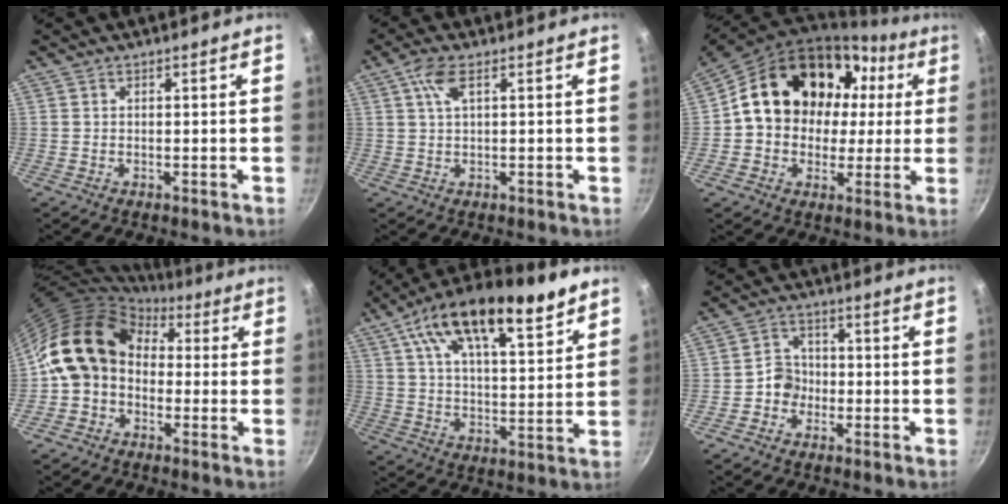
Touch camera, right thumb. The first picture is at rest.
{"total": 4.0, "force": [1.3, 1.3, 3.6], "torque": [-0.077, 0.008, 0.027]}
{"total": 21.4, "force": [3.7, 16.9, 12.5], "torque": [-0.182, 0.047, 0.060]}
{"total": 13.7, "force": [0.5, 10.9, 8.2], "torque": [-0.116, 0.037, -0.015]}
{"total": 19.9, "force": [12.1, 7.3, 14.1], "torque": [-0.207, -0.041, 0.196]}
{"total": 4.4, "force": [-1.6, 3.9, 1.3], "torque": [0.013, 0.022, -0.035]}